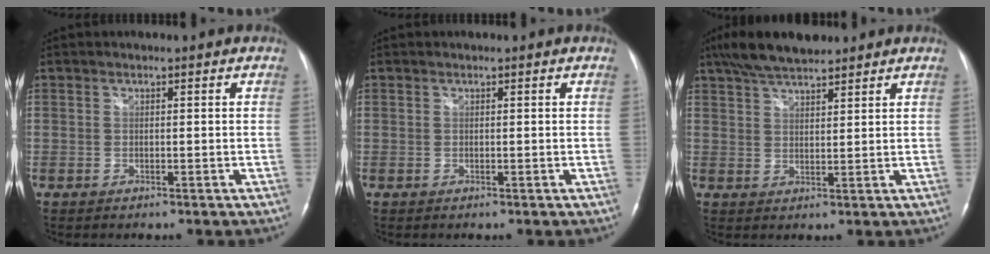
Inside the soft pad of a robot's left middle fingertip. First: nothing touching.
{"total": 0.0}
{"total": 8.6, "force": [7.1, 2.1, 4.4], "torque": [-0.080, 0.022, 0.125]}